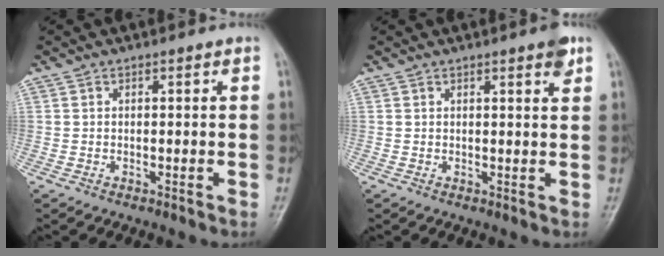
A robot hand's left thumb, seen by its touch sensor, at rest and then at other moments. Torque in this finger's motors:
{"motor_torque": [0.73, 0.28, 0.45, -0.59, 0.01]}